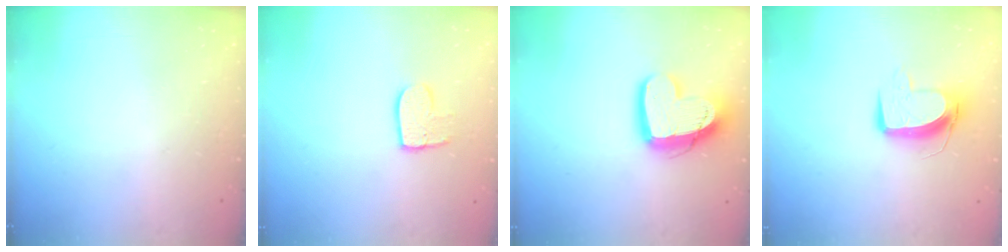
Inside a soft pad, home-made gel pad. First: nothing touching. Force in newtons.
{"total": 8.1, "press": 8.0, "slide": 0.6}
{"total": 15.5, "press": 15.4, "slide": 1.4}
{"total": 10.5, "press": 10.4, "slide": 0.9}